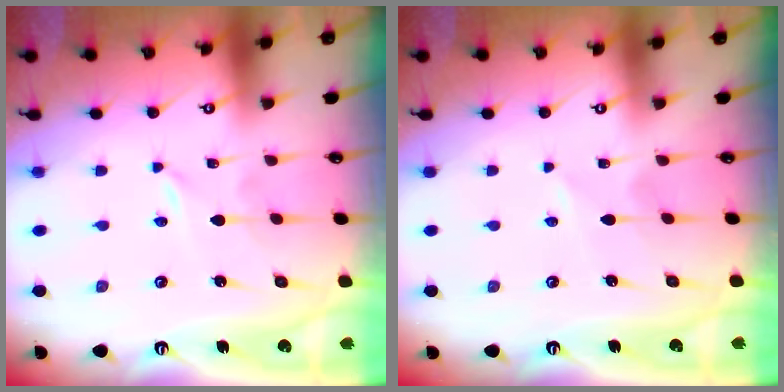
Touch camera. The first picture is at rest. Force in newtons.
{"total": 2.1, "press": 2.1, "slide": 0.2}